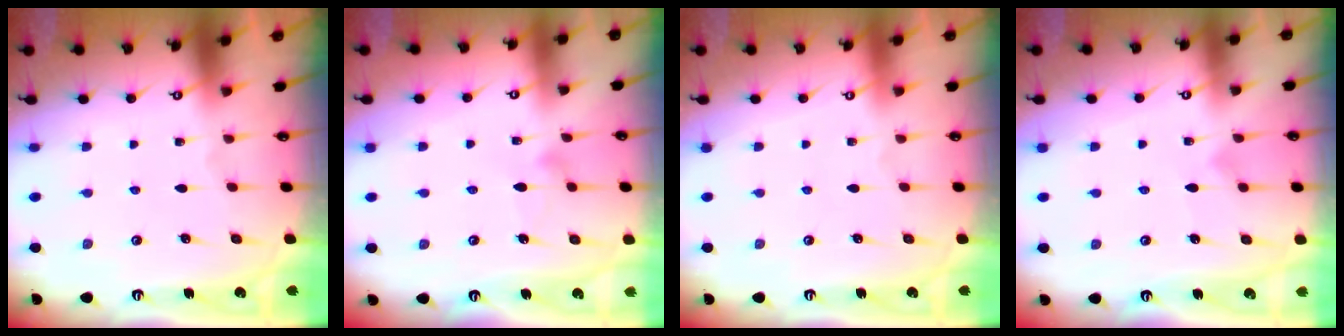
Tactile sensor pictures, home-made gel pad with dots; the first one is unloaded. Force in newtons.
{"total": 7.7, "press": 7.7, "slide": 0.3}
{"total": 4.0, "press": 4.0, "slide": 0.1}
{"total": 7.8, "press": 7.8, "slide": 0.1}